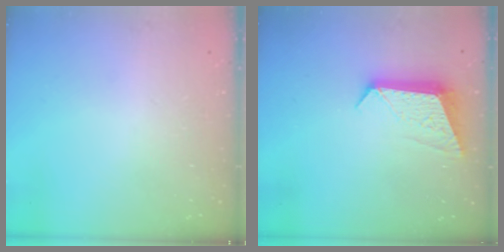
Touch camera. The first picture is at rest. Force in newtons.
{"total": 9.7, "press": 9.7, "slide": 0.8}